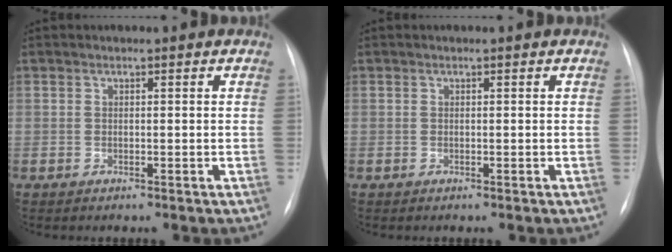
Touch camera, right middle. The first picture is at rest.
{"total": 0.0}